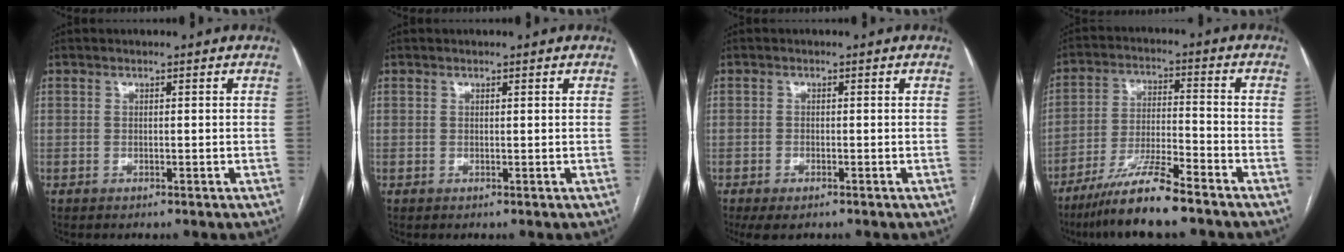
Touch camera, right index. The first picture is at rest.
{"total": 0.0}
{"total": 2.9, "force": [-1.9, 1.1, 1.9], "torque": [-0.036, -0.005, -0.022]}
{"total": 10.3, "force": [-8.0, 0.3, 6.5], "torque": [-0.124, -0.024, -0.147]}